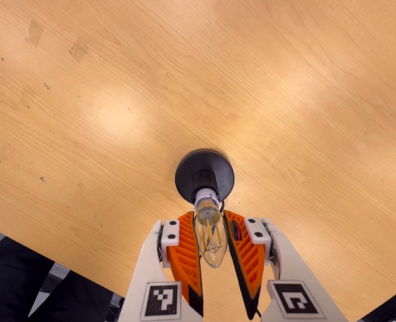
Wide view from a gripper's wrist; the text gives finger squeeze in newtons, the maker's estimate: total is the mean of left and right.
{"total": 11.8, "left": 11.5, "right": 12.1}